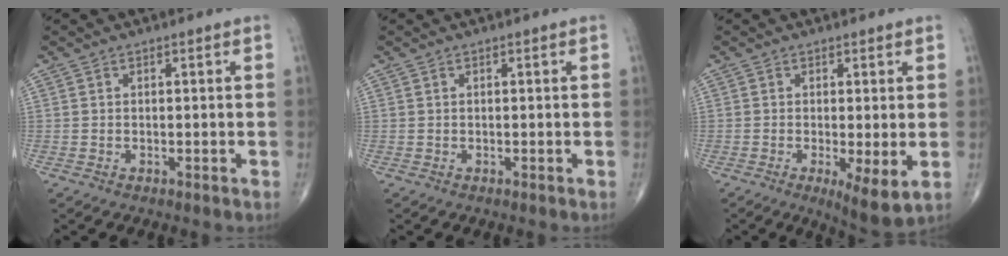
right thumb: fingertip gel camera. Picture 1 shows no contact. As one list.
[{"total": 0.0}, {"total": 6.3, "force": [-1.2, 1.6, 6.0], "torque": [-0.097, -0.022, -0.020]}]